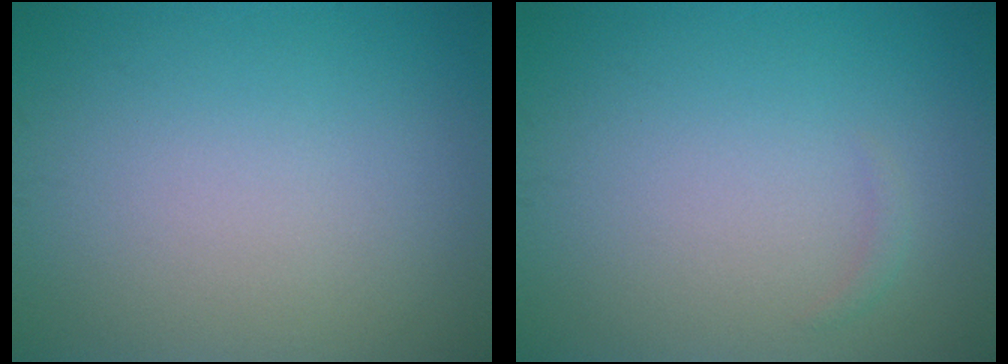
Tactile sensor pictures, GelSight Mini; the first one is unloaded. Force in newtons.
{"total": 0.5, "press": 0.5, "slide": 0.0}